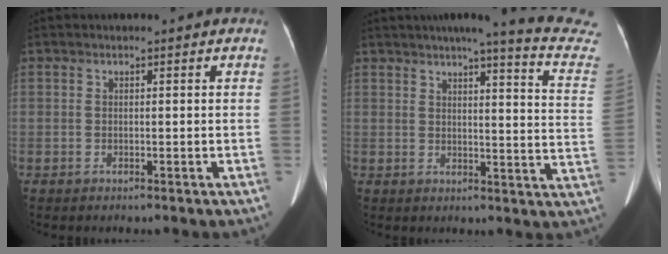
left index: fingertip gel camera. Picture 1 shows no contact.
{"total": 18.0, "force": [15.8, -0.1, 8.7], "torque": [-0.106, -0.064, 0.166]}